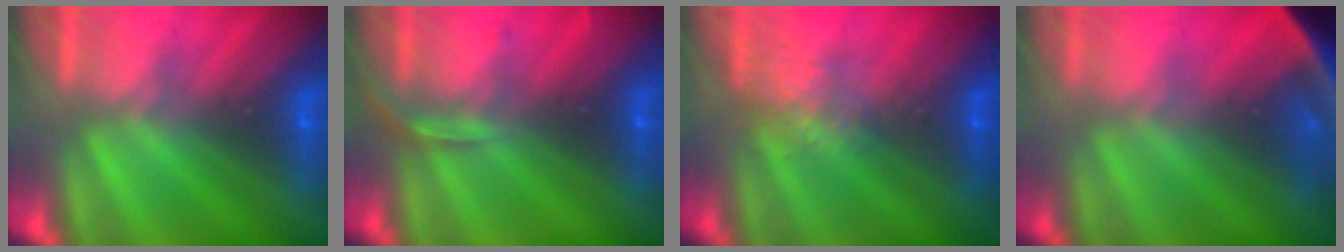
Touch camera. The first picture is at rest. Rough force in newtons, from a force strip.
{"total": 2.7}
{"total": 4.4}
{"total": 10.5}